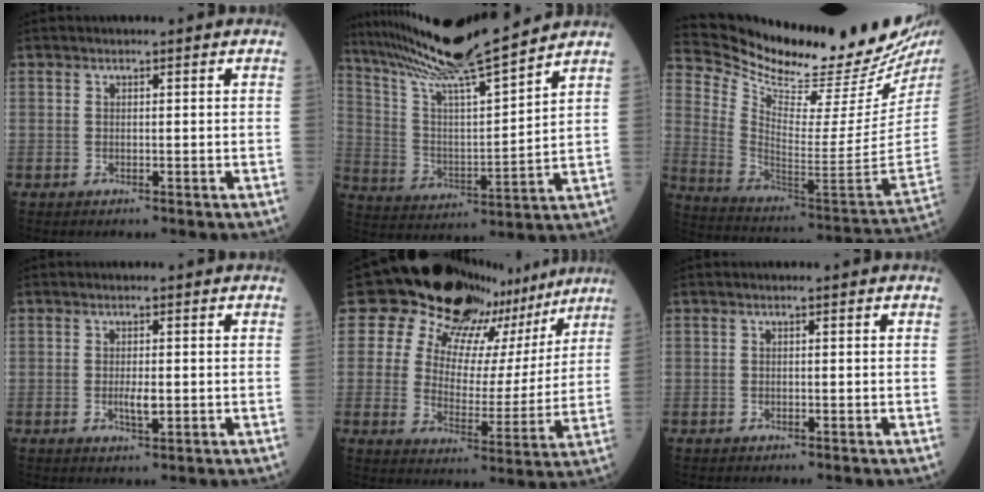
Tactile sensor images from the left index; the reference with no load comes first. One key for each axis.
{"total": 16.9, "fx": 15.1, "fy": -0.9, "fz": 7.6, "tx": -0.145, "ty": -0.003, "tz": 0.266}
{"total": 27.3, "fx": 24.0, "fy": 2.2, "fz": 12.6, "tx": -0.215, "ty": -0.104, "tz": 0.349}
{"total": 2.0, "fx": -0.5, "fy": 0.6, "fz": 1.9, "tx": -0.037, "ty": -0.006, "tz": -0.008}
{"total": 18.8, "fx": 14.3, "fy": 10.7, "fz": 5.8, "tx": -0.070, "ty": 0.002, "tz": 0.171}
{"total": 0.0}